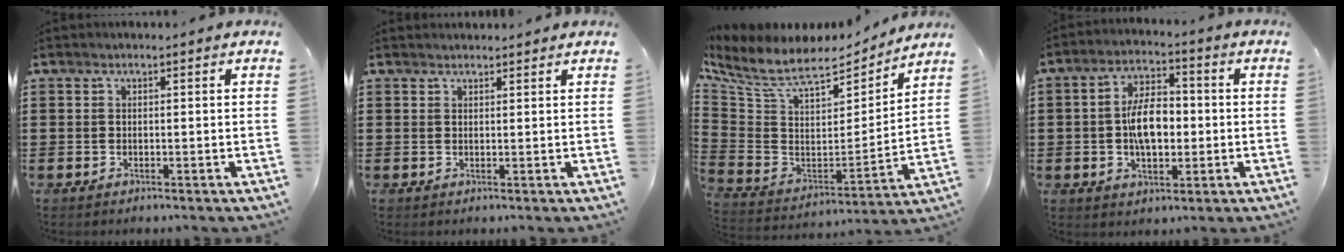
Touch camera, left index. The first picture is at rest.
{"total": 1.0, "force": [1.0, 0.2, 0.0], "torque": [-0.003, 0.000, 0.021]}
{"total": 8.9, "force": [7.2, 2.6, 4.6], "torque": [-0.122, -0.047, 0.123]}
{"total": 7.9, "force": [-0.5, 4.2, 6.6], "torque": [-0.128, 0.004, -0.016]}